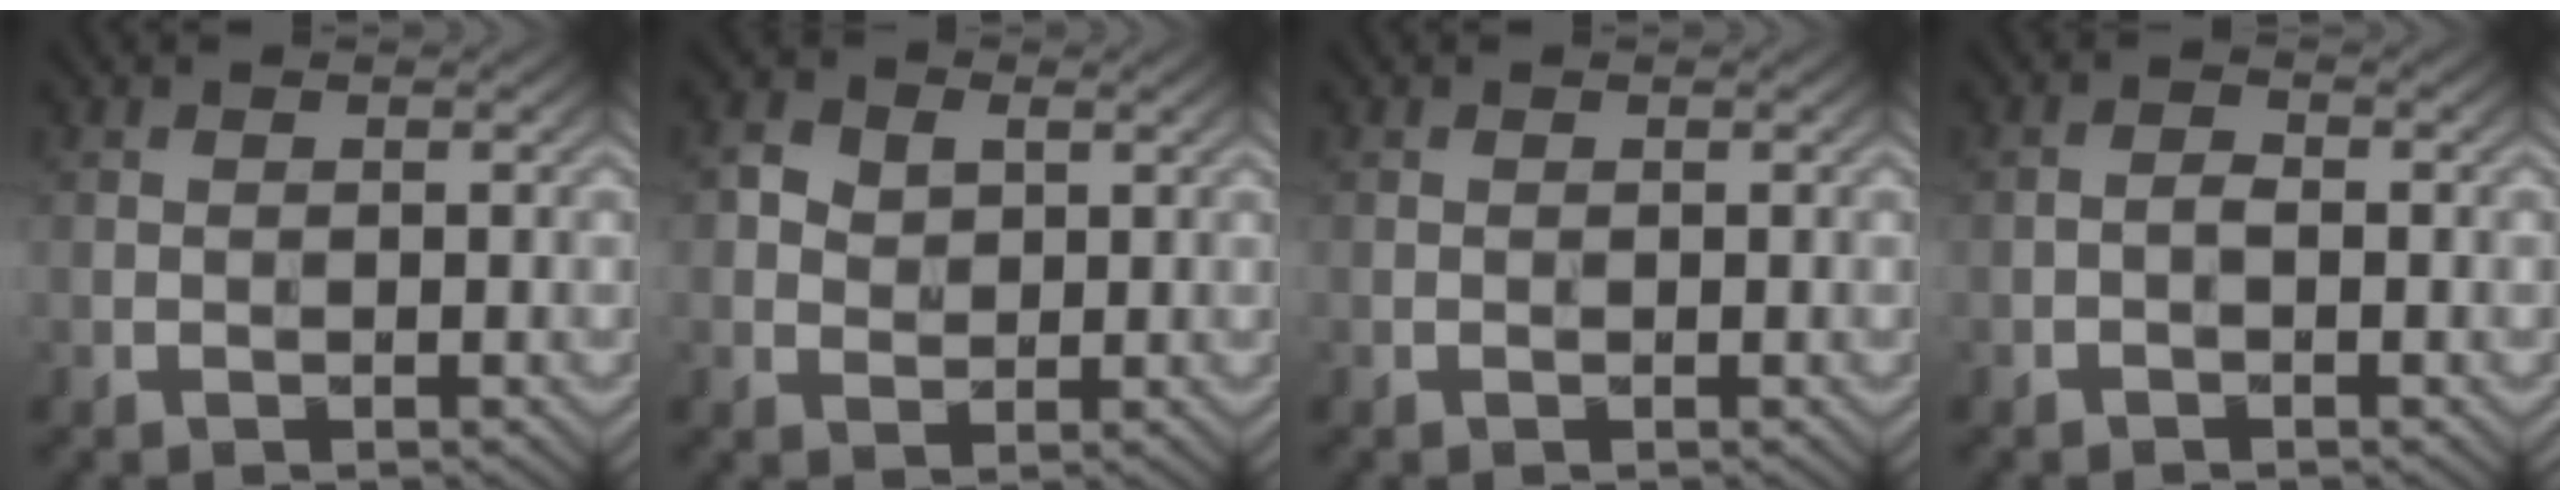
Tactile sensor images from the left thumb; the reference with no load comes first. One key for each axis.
{"total": 3.0, "fx": 1.0, "fy": 2.3, "fz": 1.6, "tx": -0.037, "ty": 0.000, "tz": 0.015}
{"total": 0.0}
{"total": 1.2, "fx": -0.6, "fy": 0.5, "fz": 0.9, "tx": -0.017, "ty": 0.005, "tz": -0.014}